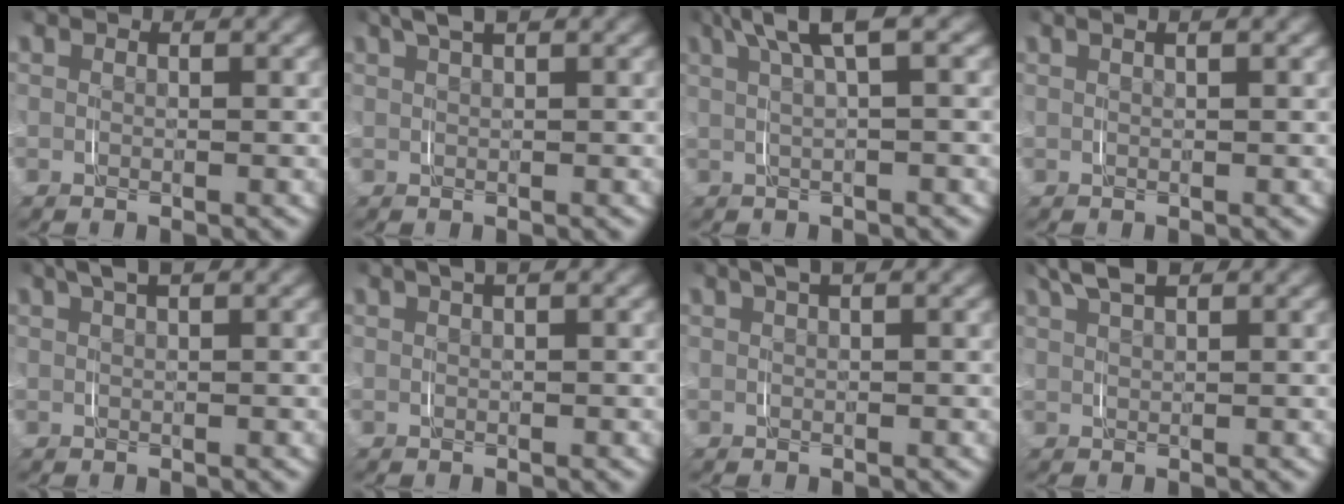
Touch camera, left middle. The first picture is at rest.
{"total": 2.4, "force": [1.9, 0.4, 1.4], "torque": [-0.031, 0.011, 0.032]}
{"total": 5.1, "force": [3.1, 1.0, 4.0], "torque": [-0.063, 0.025, 0.042]}
{"total": 2.5, "force": [1.5, 0.7, 1.8], "torque": [-0.015, 0.019, 0.019]}
{"total": 2.1, "force": [1.6, 0.4, 1.4], "torque": [-0.030, 0.011, 0.026]}
{"total": 1.4, "force": [0.9, 0.2, 1.1], "torque": [-0.015, 0.013, 0.013]}
{"total": 1.7, "force": [1.2, 0.3, 1.3], "torque": [-0.022, 0.013, 0.017]}
{"total": 3.0, "force": [2.5, 0.6, 1.6], "torque": [-0.038, 0.008, 0.045]}